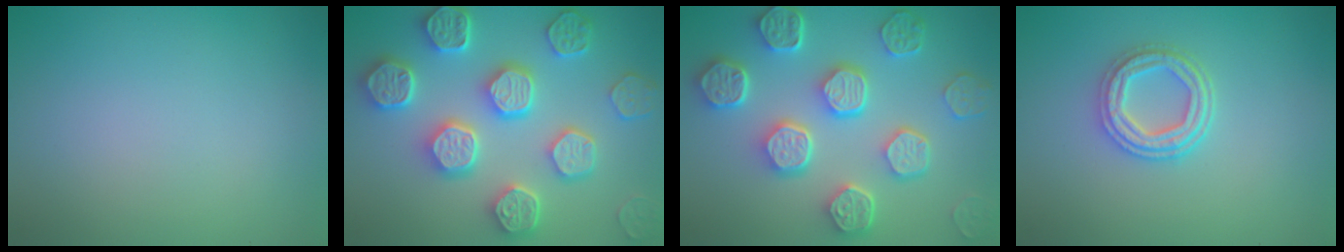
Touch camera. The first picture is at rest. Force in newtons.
{"total": 7.4, "press": 6.6, "slide": 3.4}
{"total": 8.2, "press": 6.4, "slide": 5.1}
{"total": 3.5, "press": 3.1, "slide": 1.7}